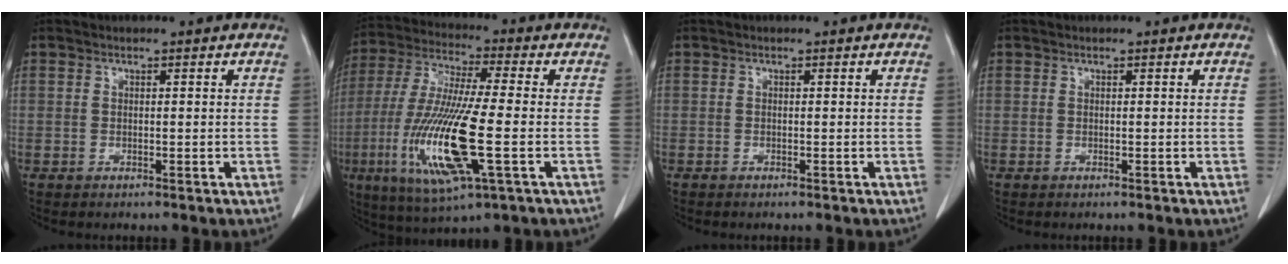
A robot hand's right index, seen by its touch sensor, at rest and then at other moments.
{"total": 17.5, "force": [-4.3, 1.9, 16.8], "torque": [-0.356, -0.025, -0.074]}
{"total": 0.0}
{"total": 0.0}